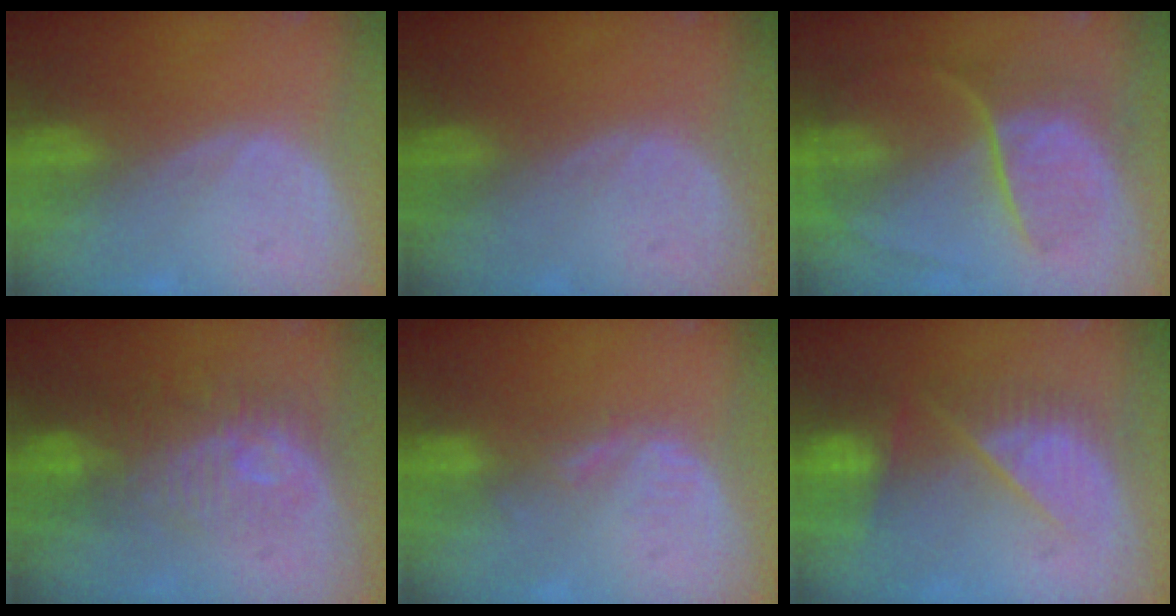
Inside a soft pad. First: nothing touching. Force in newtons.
{"total": 0.0}
{"total": 8.8, "press": 7.6, "slide": 4.5}
{"total": 9.7, "press": 8.9, "slide": 3.9}
{"total": 2.0, "press": 2.0, "slide": 0.3}
{"total": 9.6, "press": 8.2, "slide": 5.0}